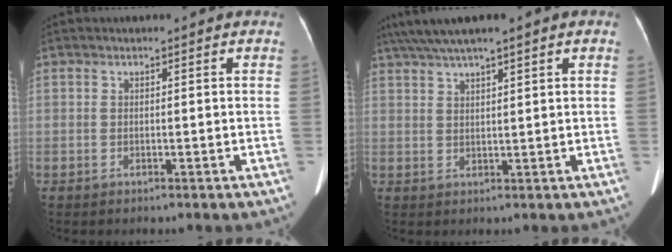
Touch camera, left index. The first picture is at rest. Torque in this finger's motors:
{"motor_torque": [0.90, -1.24, 0.28, 0.06]}